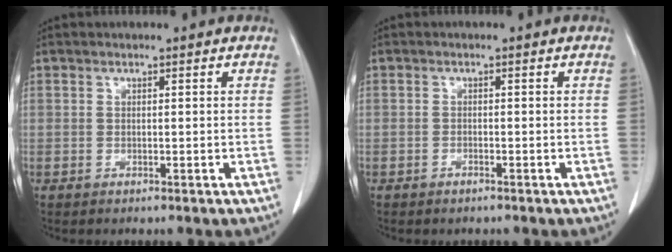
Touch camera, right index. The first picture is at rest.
{"total": 0.7, "force": [-0.6, 0.4, 0.2], "torque": [-0.007, 0.001, -0.009]}